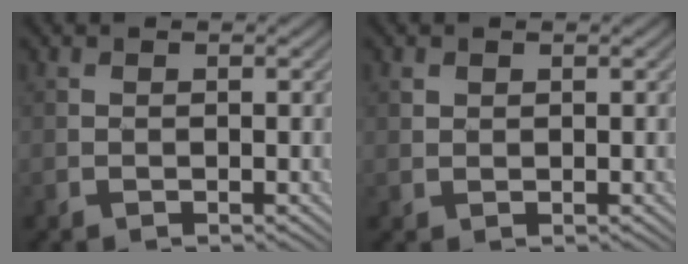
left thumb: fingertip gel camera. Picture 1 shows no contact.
{"total": 0.9, "force": [0.8, 0.4, -0.2], "torque": [0.003, 0.001, 0.013]}